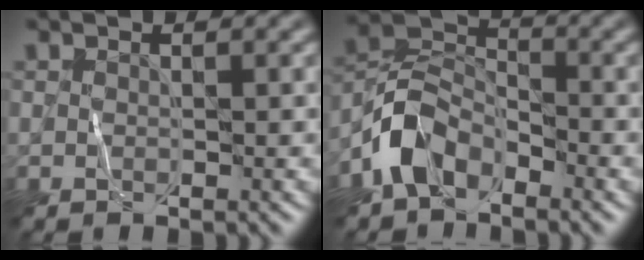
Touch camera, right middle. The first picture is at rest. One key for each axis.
{"total": 4.9, "fx": -3.1, "fy": 3.0, "fz": 2.4, "tx": -0.047, "ty": 0.008, "tz": -0.074}